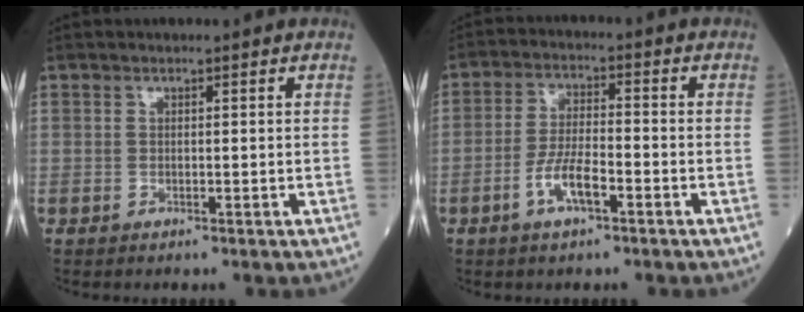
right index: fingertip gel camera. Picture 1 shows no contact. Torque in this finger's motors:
{"motor_torque": [0.37, -0.20, 0.43, 0.11]}